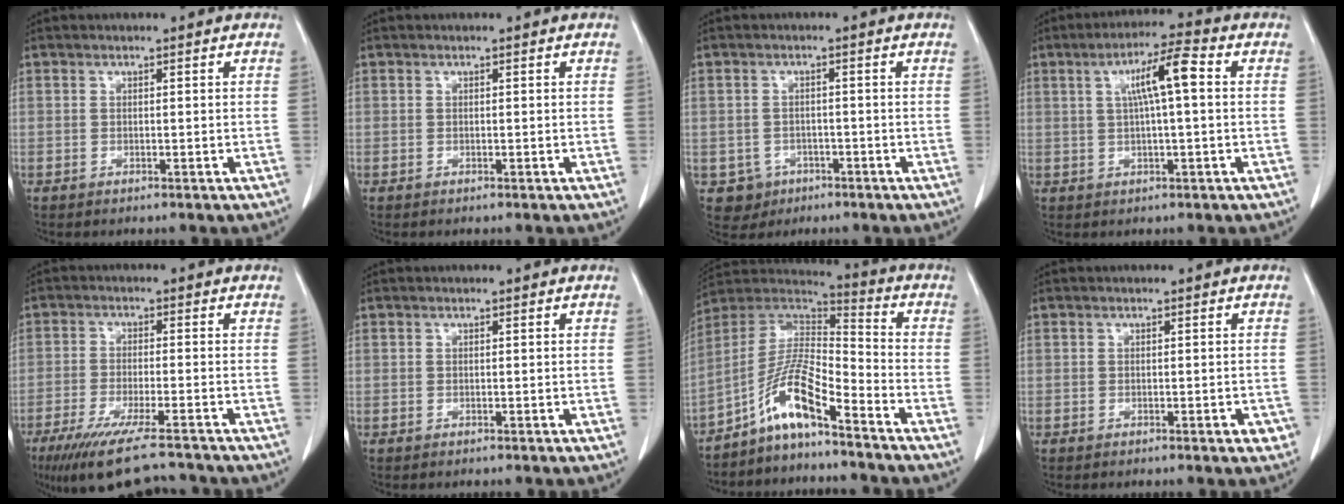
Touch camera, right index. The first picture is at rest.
{"total": 0.0}
{"total": 4.0, "force": [-1.7, 3.6, 0.3], "torque": [-0.001, 0.010, -0.020]}
{"total": 7.2, "force": [1.5, 0.4, 7.1], "torque": [-0.124, 0.016, 0.024]}
{"total": 13.4, "force": [-10.9, 1.5, 7.6], "torque": [-0.128, -0.035, -0.174]}
{"total": 0.0}
{"total": 10.4, "force": [-6.7, 1.4, 7.8], "torque": [-0.157, 0.020, -0.130]}
{"total": 1.5, "force": [-0.7, 0.5, 1.2], "torque": [-0.012, 0.001, -0.008]}